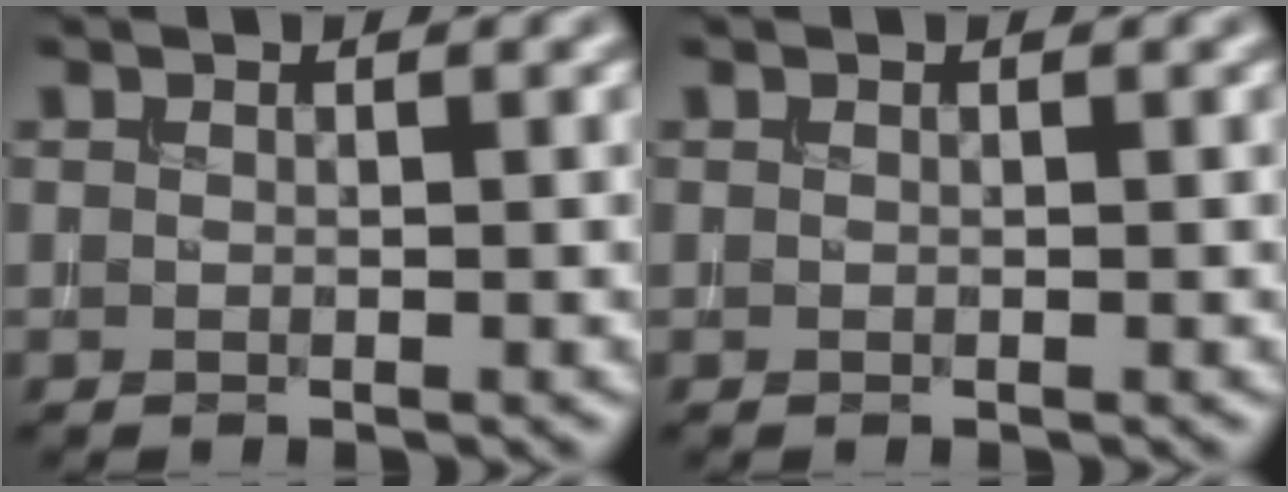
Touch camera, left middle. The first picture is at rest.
{"total": 0.0}